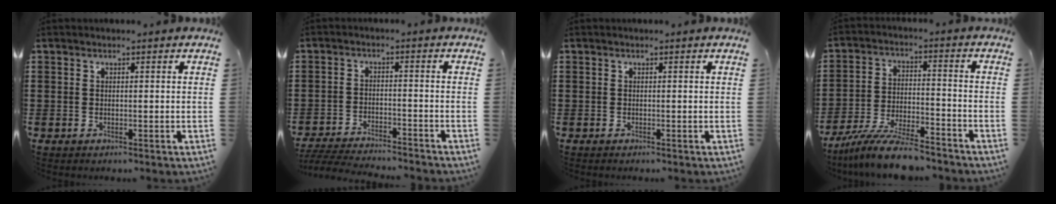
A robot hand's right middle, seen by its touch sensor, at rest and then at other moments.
{"total": 4.5, "force": [-4.4, 0.1, 1.0], "torque": [-0.023, -0.001, -0.090]}
{"total": 0.0}
{"total": 9.7, "force": [-8.6, 1.2, 4.2], "torque": [-0.079, 0.017, -0.165]}